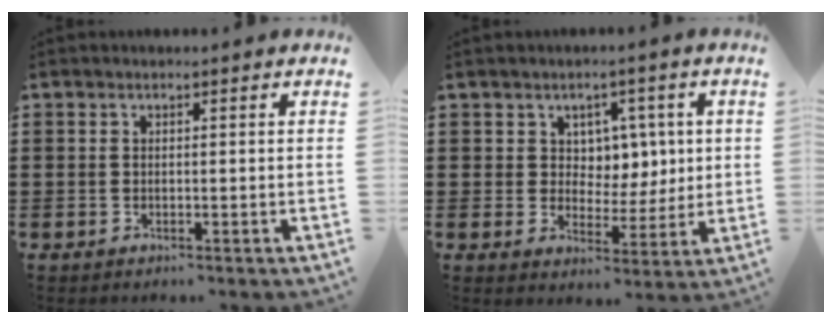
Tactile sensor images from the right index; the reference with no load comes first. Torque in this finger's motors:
{"motor_torque": [0.03, 0.07, 0.11, 0.01]}